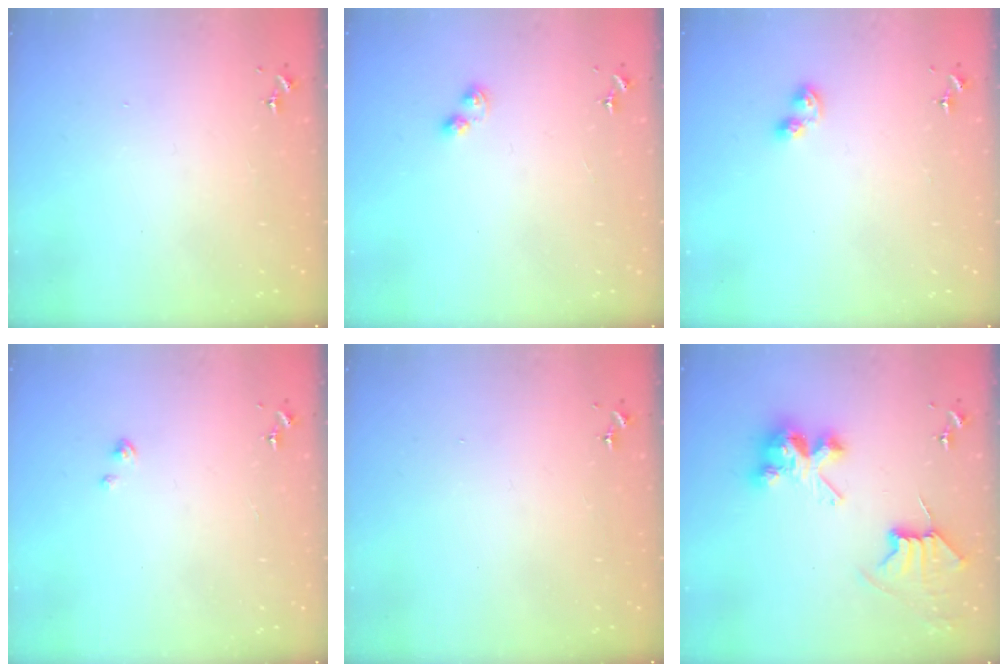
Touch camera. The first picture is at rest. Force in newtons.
{"total": 3.2, "press": 3.2, "slide": 0.4}
{"total": 4.8, "press": 4.8, "slide": 0.5}
{"total": 1.6, "press": 1.6, "slide": 0.2}
{"total": 0.0}
{"total": 8.5, "press": 8.5, "slide": 0.7}